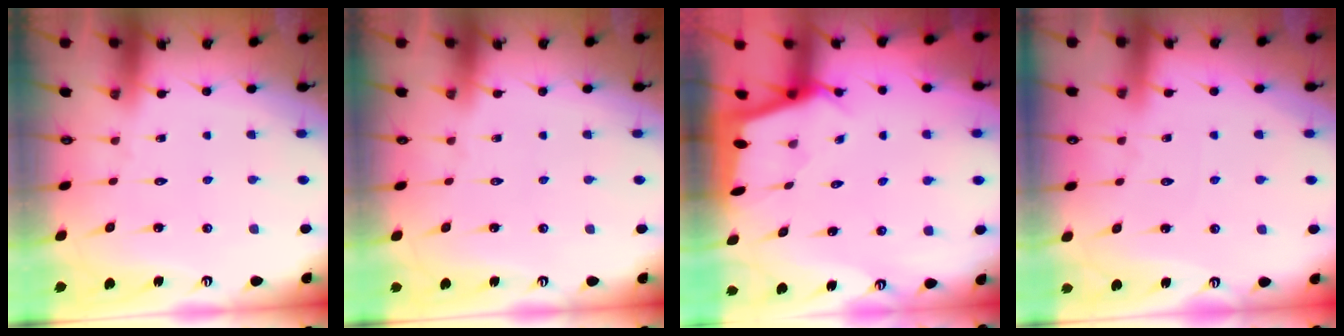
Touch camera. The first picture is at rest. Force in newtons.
{"total": 0.0}
{"total": 2.3, "press": 2.3, "slide": 0.3}
{"total": 1.7, "press": 1.6, "slide": 0.3}